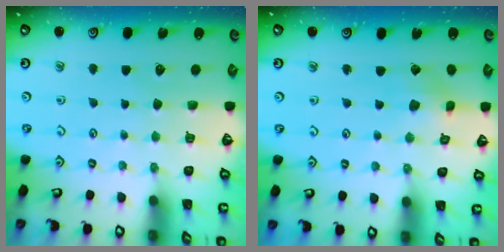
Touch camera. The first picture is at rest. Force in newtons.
{"total": 3.0, "press": 3.0, "slide": 0.1}